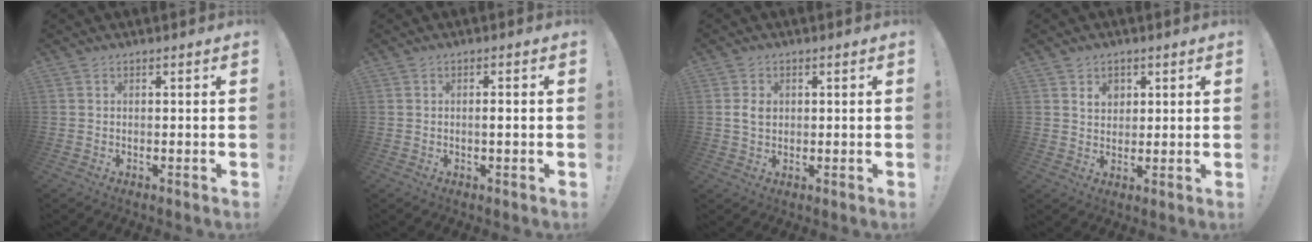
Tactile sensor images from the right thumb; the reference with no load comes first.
{"total": 1.6, "force": [-0.3, 0.0, 1.6], "torque": [-0.025, 0.000, -0.008]}
{"total": 3.7, "force": [0.4, 2.7, 2.5], "torque": [-0.040, 0.003, 0.008]}
{"total": 4.3, "force": [2.0, 3.4, 1.7], "torque": [-0.020, -0.007, 0.033]}